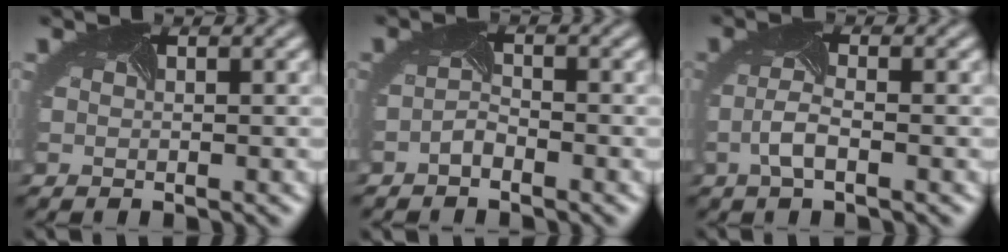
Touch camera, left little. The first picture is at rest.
{"total": 1.4, "force": [-1.3, 0.2, 0.4], "torque": [-0.016, 0.000, -0.026]}
{"total": 2.2, "force": [-0.9, 0.6, 2.0], "torque": [-0.052, -0.003, -0.019]}